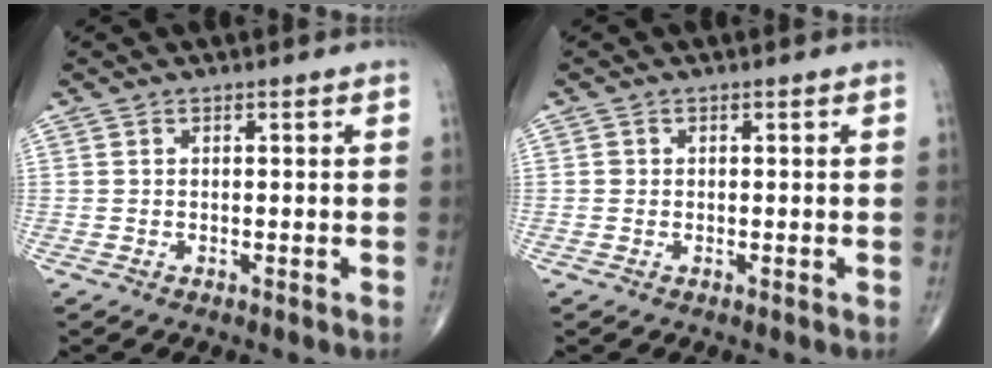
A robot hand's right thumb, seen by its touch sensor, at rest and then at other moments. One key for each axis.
{"total": 0.6, "fx": 0.0, "fy": 0.5, "fz": 0.1, "tx": 0.000, "ty": 0.002, "tz": 0.001}